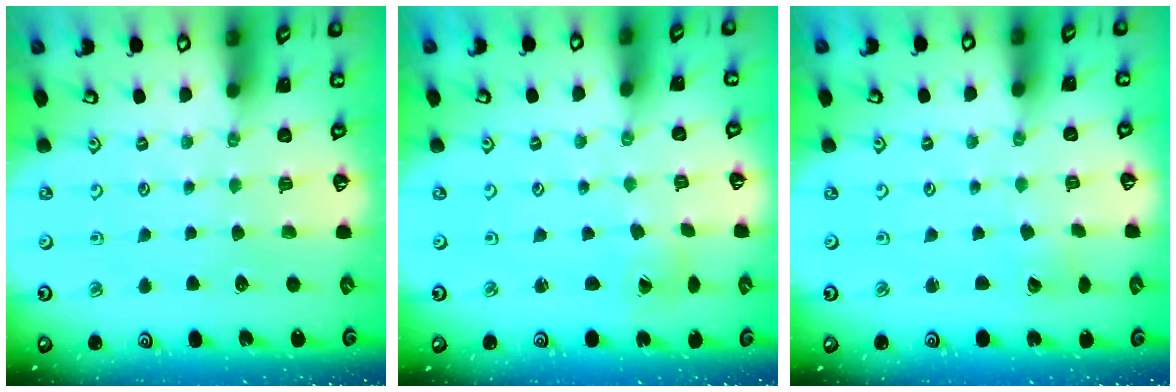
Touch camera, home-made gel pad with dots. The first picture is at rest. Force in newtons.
{"total": 0.0}
{"total": 2.6, "press": 2.6, "slide": 0.4}